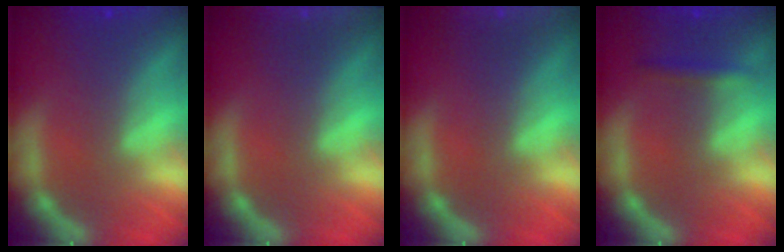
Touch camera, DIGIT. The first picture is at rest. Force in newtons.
{"total": 5.0}
{"total": 7.0}
{"total": 1.4}